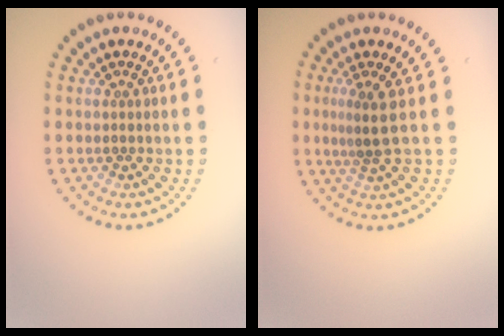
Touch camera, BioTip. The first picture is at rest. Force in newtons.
{"total": 2.5, "press": 1.7, "slide": 1.8}